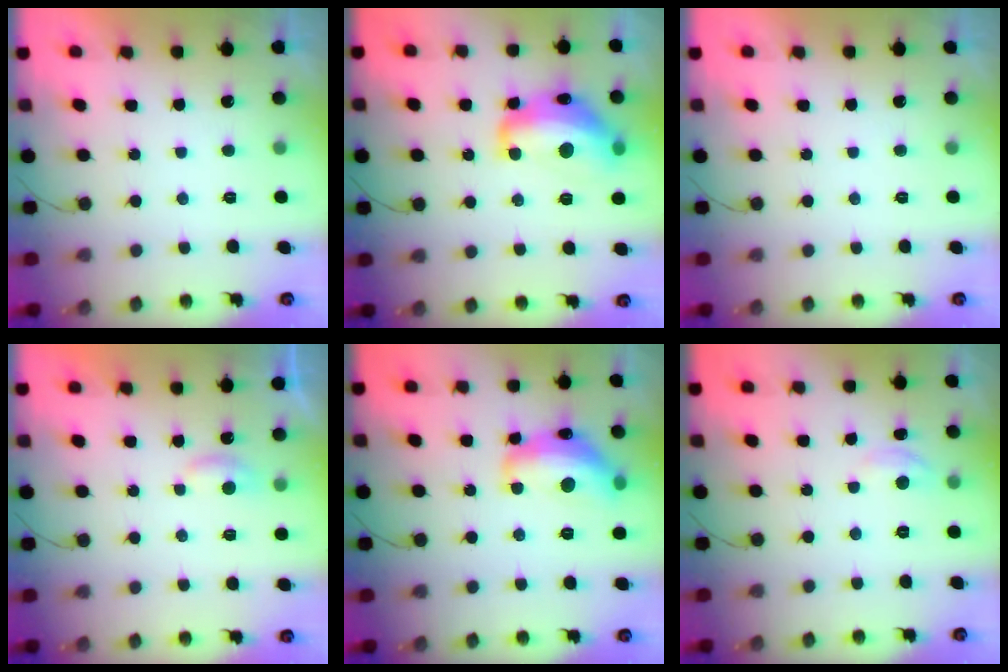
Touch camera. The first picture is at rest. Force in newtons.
{"total": 16.5, "press": 16.4, "slide": 1.0}
{"total": 0.0}
{"total": 3.5, "press": 3.4, "slide": 0.3}
{"total": 16.2, "press": 16.2, "slide": 0.6}
{"total": 5.2, "press": 5.2, "slide": 0.5}